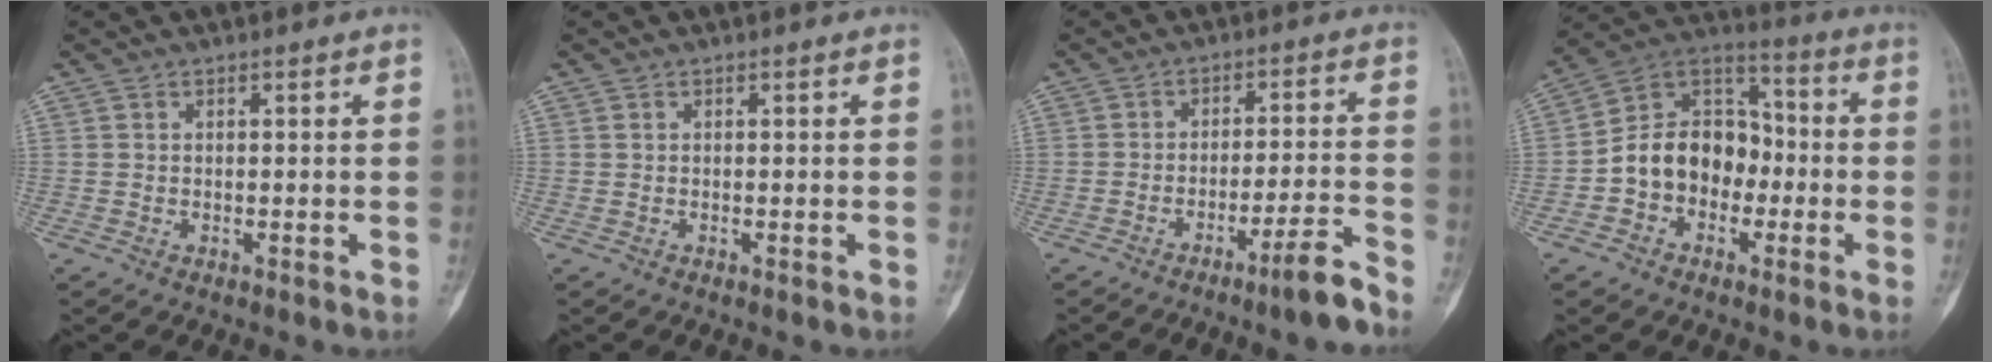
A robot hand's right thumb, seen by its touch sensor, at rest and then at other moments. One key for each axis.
{"total": 0.0}
{"total": 7.2, "fx": -5.4, "fy": -0.1, "fz": 4.8, "tx": -0.071, "ty": 0.040, "tz": -0.089}
{"total": 13.9, "fx": -2.7, "fy": 10.9, "fz": 8.2, "tx": -0.103, "ty": 0.051, "tz": -0.059}